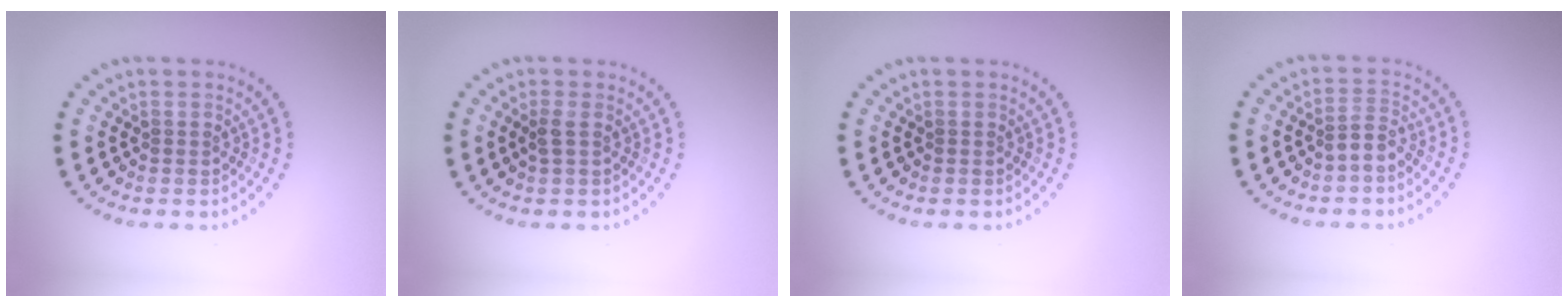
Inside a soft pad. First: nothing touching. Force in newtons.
{"total": 0.9, "press": 0.9, "slide": 0.3}
{"total": 0.0}
{"total": 1.7, "press": 1.5, "slide": 0.9}